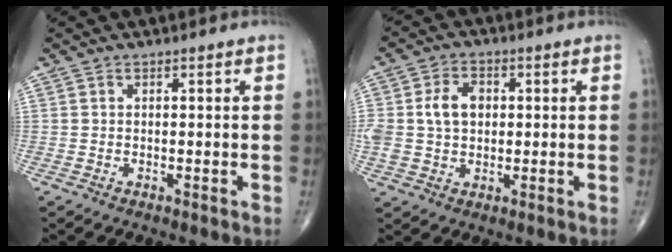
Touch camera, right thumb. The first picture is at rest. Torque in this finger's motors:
{"motor_torque": [0.58, 1.43, 0.65, -0.29, 0.11]}